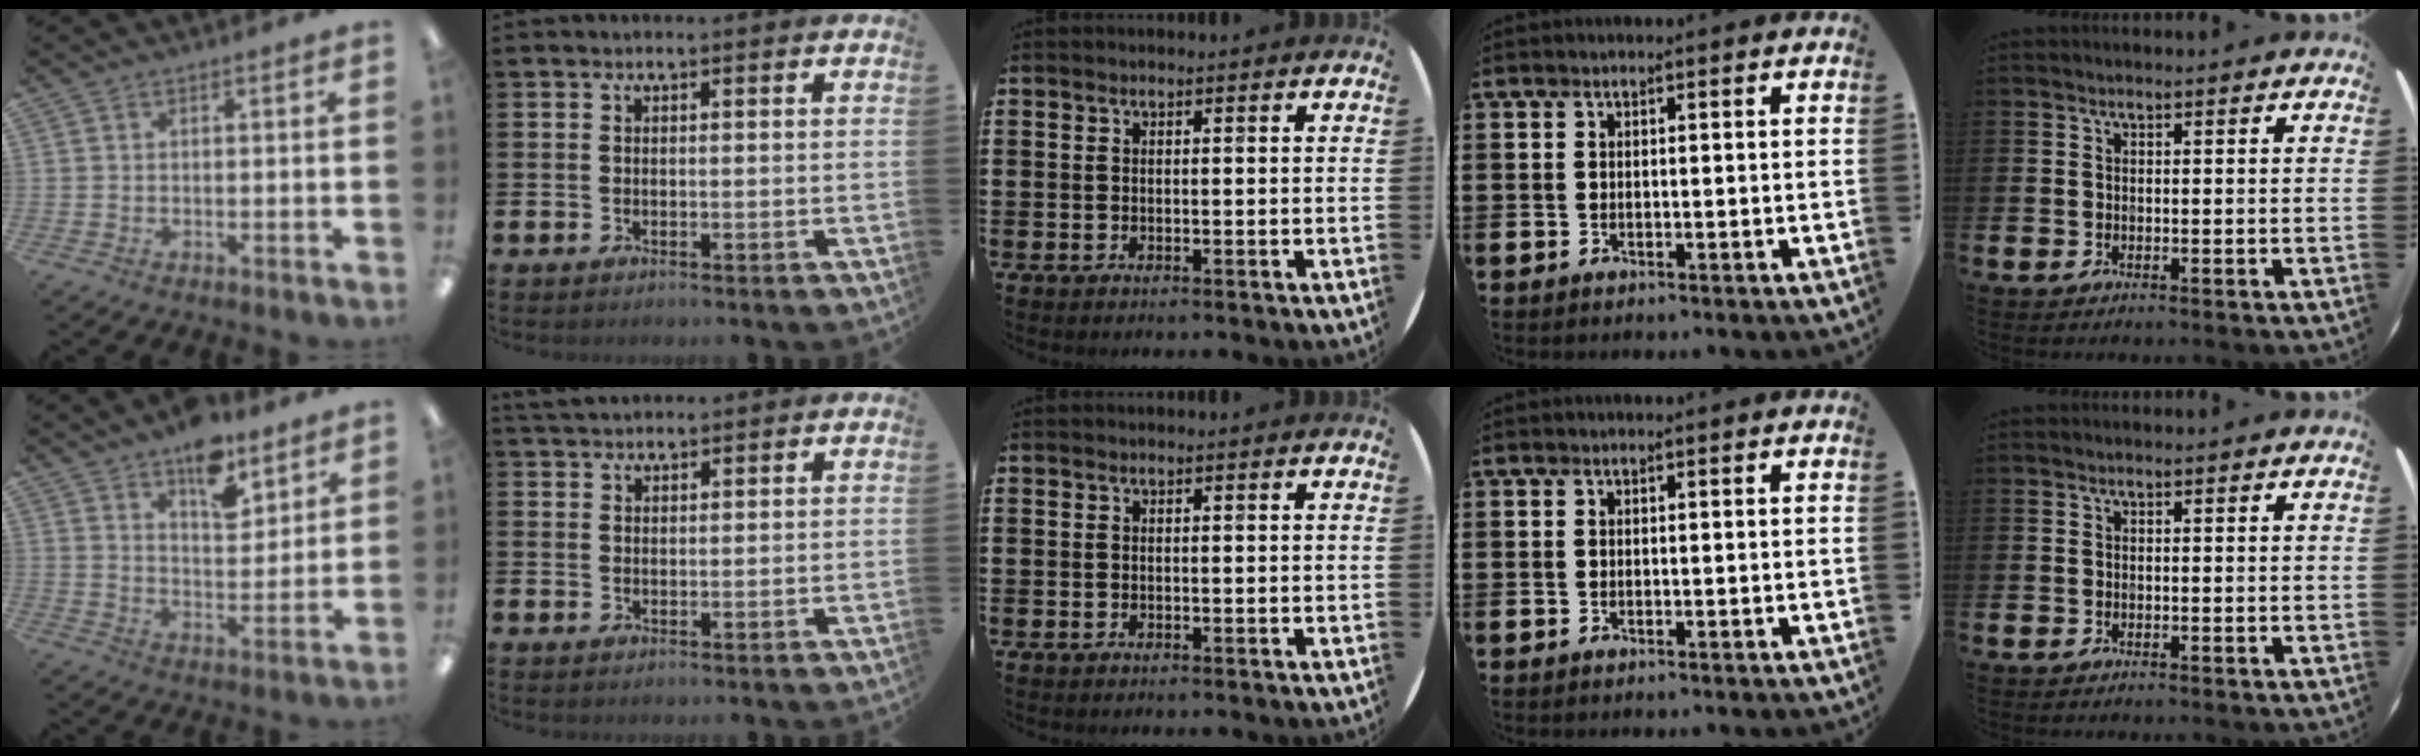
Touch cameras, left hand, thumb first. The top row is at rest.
{"thumb": {"total": 11.0, "force": [8.1, 5.1, 5.5], "torque": [-0.061, -0.051, 0.138]}, "index": {"total": 2.7, "force": [2.6, 0.6, 0.4], "torque": [-0.010, -0.006, 0.048]}}